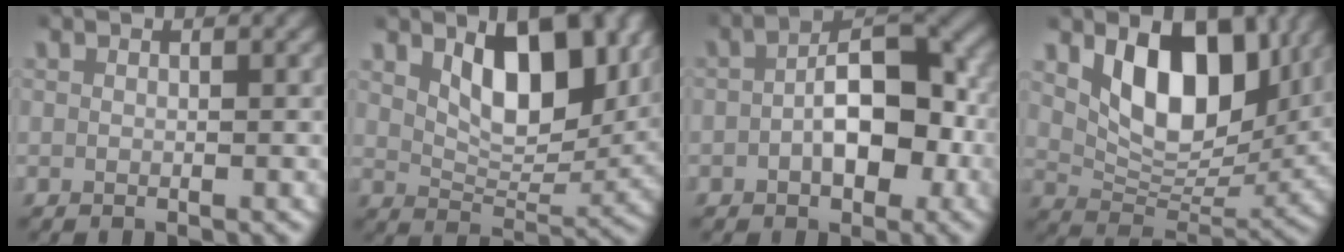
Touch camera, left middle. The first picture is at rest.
{"total": 7.4, "force": [3.5, 3.4, 5.6], "torque": [-0.087, -0.006, 0.058]}
{"total": 6.9, "force": [-0.7, 3.9, 5.7], "torque": [-0.082, 0.003, -0.008]}
{"total": 9.5, "force": [3.9, 5.5, 6.7], "torque": [-0.115, -0.010, 0.062]}